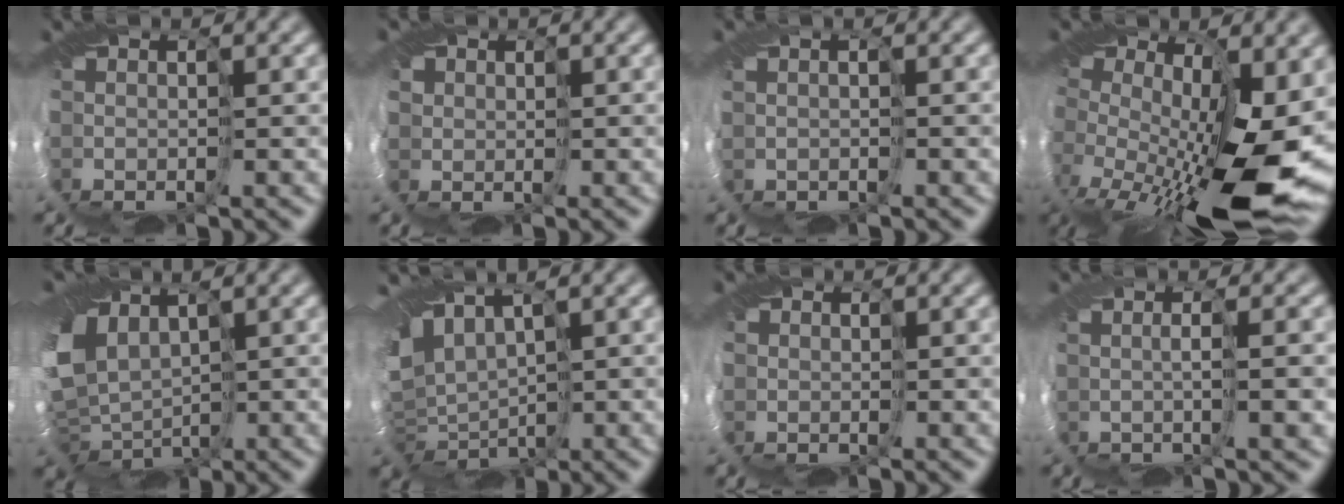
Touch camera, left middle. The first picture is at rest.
{"total": 3.4, "force": [1.2, 3.0, 1.1], "torque": [-0.030, 0.014, 0.003]}
{"total": 0.9, "force": [0.4, 0.6, 0.6], "torque": [-0.008, 0.011, 0.017]}
{"total": 13.7, "force": [-2.9, 5.8, 12.1], "torque": [-0.221, -0.036, -0.044]}
{"total": 9.6, "force": [2.1, 6.8, 6.4], "torque": [-0.151, -0.011, 0.057]}
{"total": 8.1, "force": [2.6, 4.9, 5.9], "torque": [-0.117, -0.002, 0.078]}
{"total": 1.9, "force": [0.5, 1.8, 0.4], "torque": [-0.003, 0.005, 0.009]}
{"total": 3.6, "force": [0.3, 1.1, 3.4], "torque": [-0.038, 0.016, -0.004]}